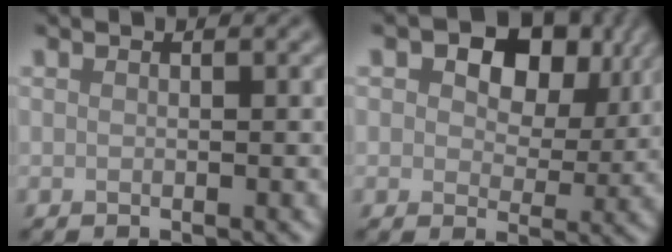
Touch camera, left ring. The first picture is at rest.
{"total": 8.3, "force": [3.6, 5.2, 5.4], "torque": [-0.080, 0.004, 0.040]}